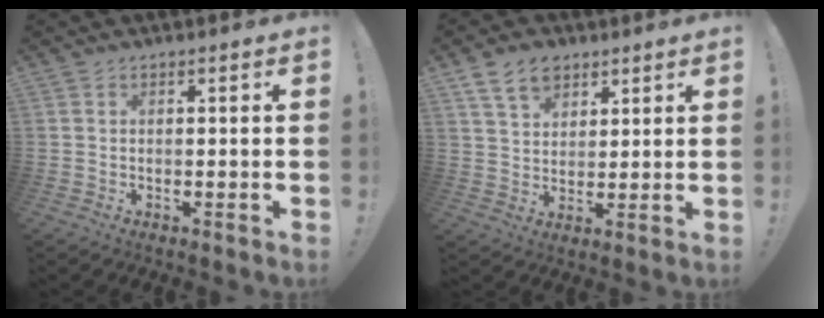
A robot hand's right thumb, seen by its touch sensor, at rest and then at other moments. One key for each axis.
{"total": 9.6, "fx": 5.9, "fy": 6.3, "fz": 4.1, "tx": -0.064, "ty": -0.022, "tz": 0.112}